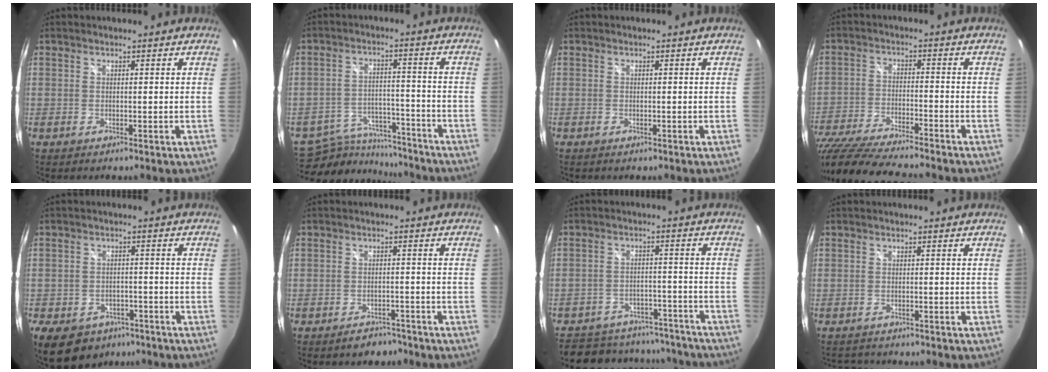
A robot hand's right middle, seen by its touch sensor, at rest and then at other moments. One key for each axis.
{"total": 12.7, "fx": -11.4, "fy": 4.5, "fz": 3.3, "tx": -0.081, "ty": 0.009, "tz": -0.167}
{"total": 0.0}
{"total": 18.4, "fx": -15.6, "fy": 2.5, "fz": 9.4, "tx": -0.197, "ty": -0.046, "tz": -0.268}
{"total": 13.2, "fx": -8.2, "fy": 8.7, "fz": 5.7, "tx": -0.145, "ty": -0.004, "tz": -0.113}
{"total": 4.0, "fx": -3.3, "fy": 2.0, "fz": 1.0, "tx": -0.022, "ty": 0.006, "tz": -0.043}
{"total": 21.3, "fx": -18.2, "fy": 8.7, "fz": 6.8, "tx": -0.153, "ty": 0.025, "tz": -0.223}
{"total": 2.9, "fx": -2.7, "fy": 0.9, "fz": 0.6, "tx": -0.015, "ty": -0.004, "tz": -0.043}